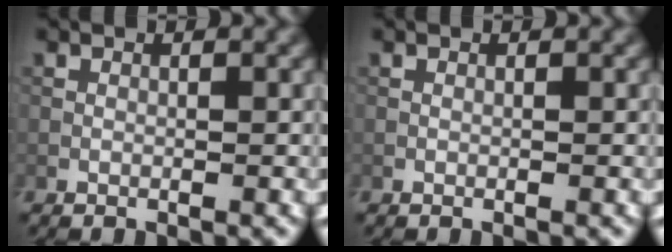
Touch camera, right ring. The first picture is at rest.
{"total": 0.0}